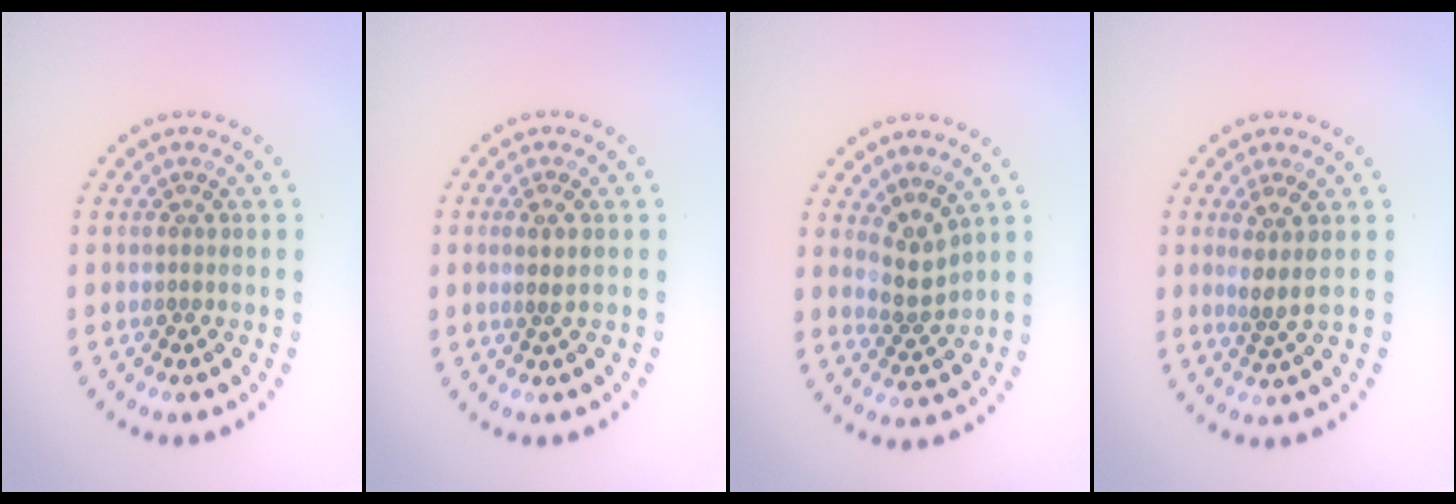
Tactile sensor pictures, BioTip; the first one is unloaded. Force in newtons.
{"total": 1.0, "press": 0.8, "slide": 0.6}
{"total": 2.5, "press": 1.8, "slide": 1.7}
{"total": 2.3, "press": 1.7, "slide": 1.6}